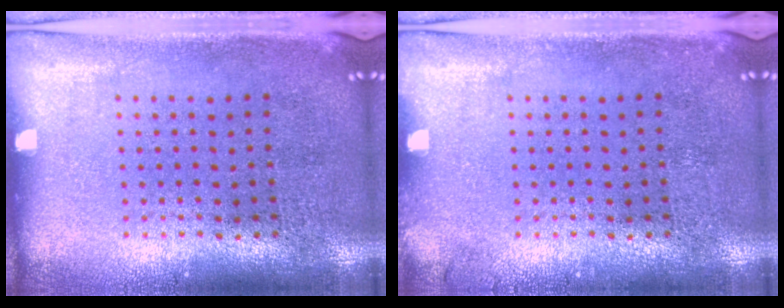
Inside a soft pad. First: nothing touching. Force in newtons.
{"total": 0.6, "press": 0.6, "slide": 0.1}